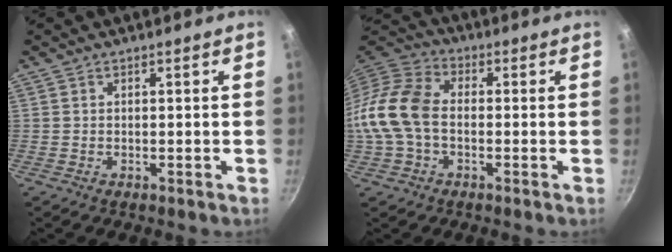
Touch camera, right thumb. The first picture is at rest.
{"total": 13.1, "force": [-1.5, 8.9, 9.5], "torque": [-0.174, 0.035, -0.048]}